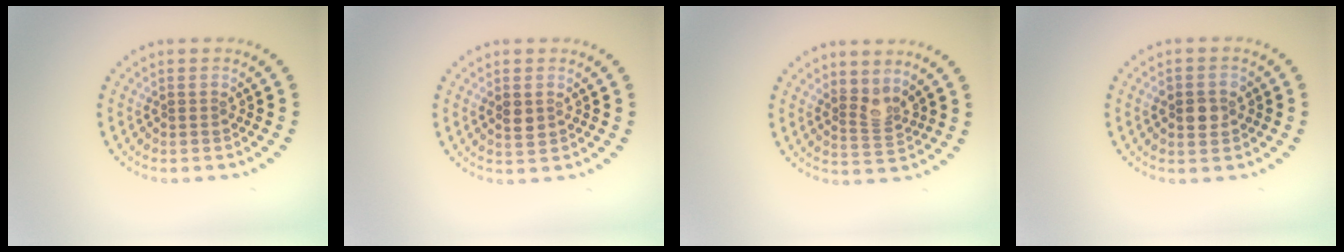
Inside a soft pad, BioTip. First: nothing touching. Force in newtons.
{"total": 1.5, "press": 1.5, "slide": 0.1}
{"total": 2.2, "press": 1.6, "slide": 1.4}
{"total": 2.5, "press": 2.4, "slide": 0.3}